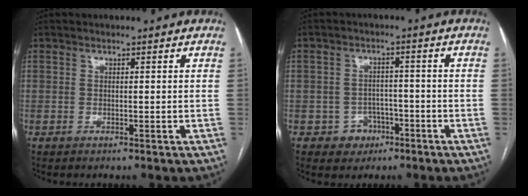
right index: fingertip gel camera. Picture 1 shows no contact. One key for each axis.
{"total": 4.2, "fx": -2.0, "fy": 3.6, "fz": 0.6, "tx": 0.000, "ty": 0.014, "tz": -0.023}